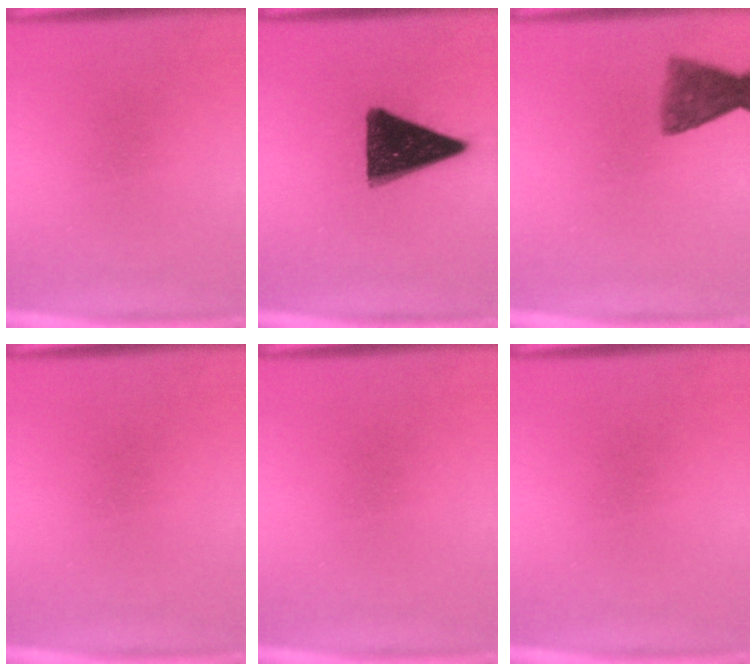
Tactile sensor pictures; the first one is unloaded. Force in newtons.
{"total": 14.2}
{"total": 5.5}
{"total": 0.0}
{"total": 0.0}
{"total": 0.0}